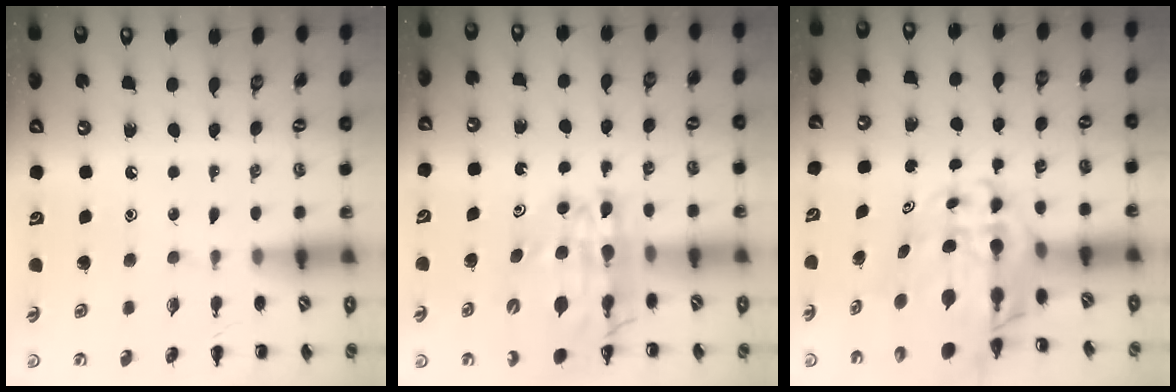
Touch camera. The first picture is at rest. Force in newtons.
{"total": 16.8, "press": 16.2, "slide": 4.5}
{"total": 9.5, "press": 9.0, "slide": 3.0}